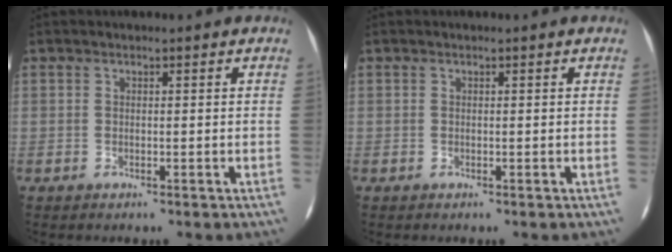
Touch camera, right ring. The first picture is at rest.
{"total": 0.0}